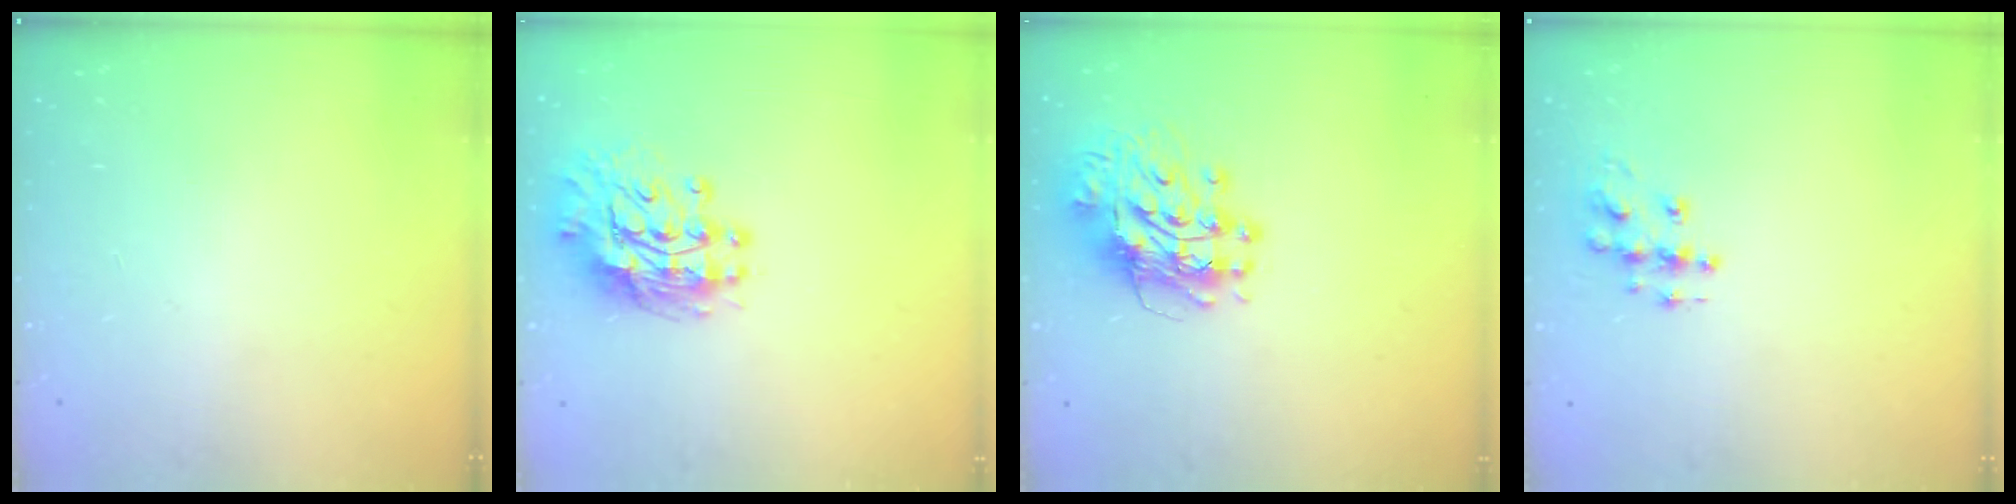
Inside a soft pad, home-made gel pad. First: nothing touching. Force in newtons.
{"total": 12.5, "press": 12.4, "slide": 1.0}
{"total": 12.0, "press": 11.9, "slide": 1.7}
{"total": 8.7, "press": 8.7, "slide": 0.5}